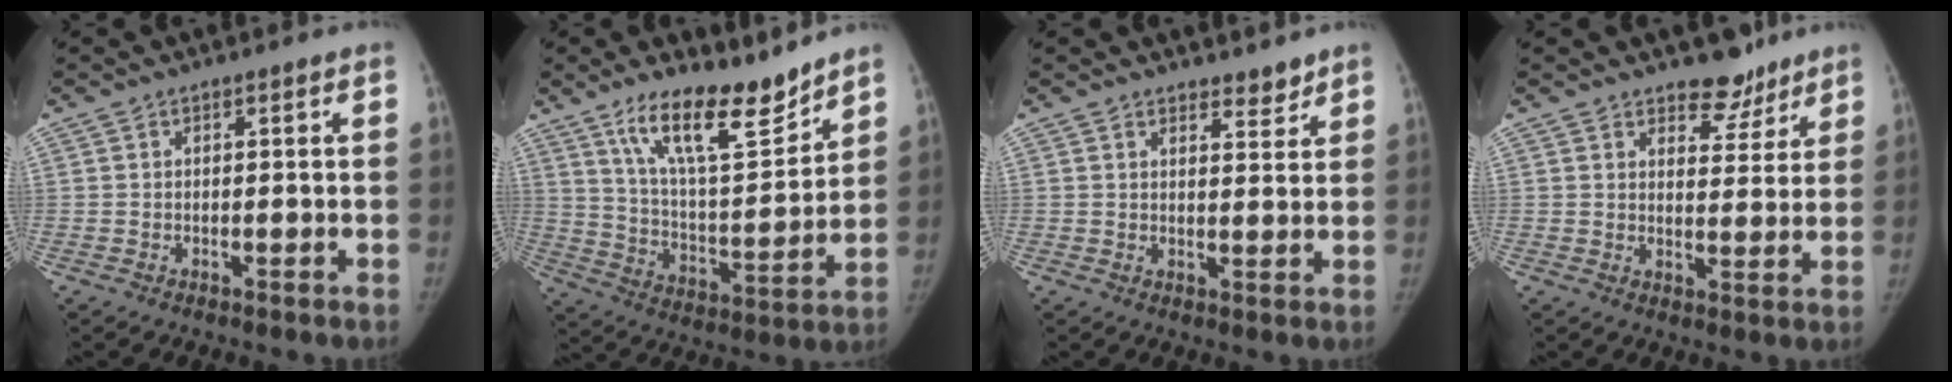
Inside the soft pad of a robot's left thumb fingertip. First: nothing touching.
{"total": 16.5, "force": [12.3, 4.8, 10.0], "torque": [-0.133, -0.084, 0.219]}
{"total": 3.1, "force": [2.8, 1.2, 0.9], "torque": [0.004, -0.022, 0.041]}
{"total": 6.3, "force": [5.0, 3.3, 2.0], "torque": [0.007, -0.034, 0.075]}